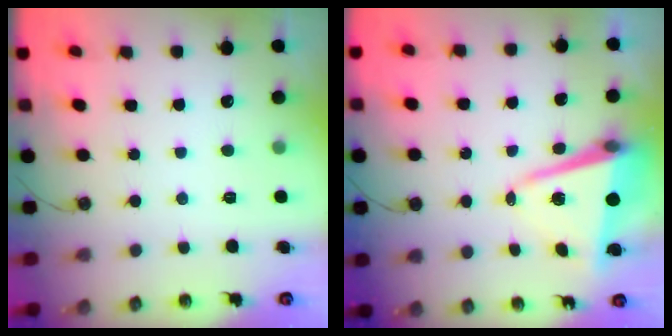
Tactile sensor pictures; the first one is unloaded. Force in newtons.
{"total": 9.5, "press": 9.3, "slide": 1.7}